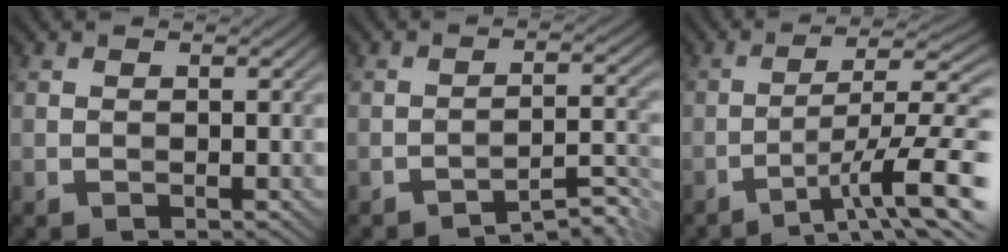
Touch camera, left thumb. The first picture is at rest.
{"total": 4.6, "force": [-3.9, 0.4, 2.4], "torque": [-0.032, 0.017, -0.060]}
{"total": 12.1, "force": [-5.7, 2.3, 10.4], "torque": [-0.162, 0.016, -0.091]}